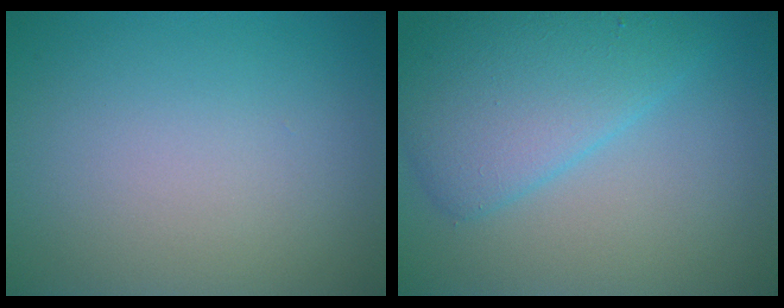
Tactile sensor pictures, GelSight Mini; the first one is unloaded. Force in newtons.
{"total": 5.6, "press": 5.6, "slide": 0.1}